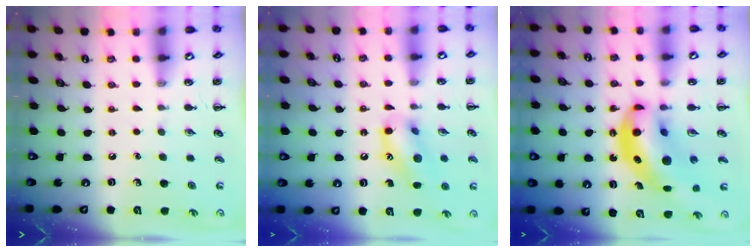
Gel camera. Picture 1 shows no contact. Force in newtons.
{"total": 13.5, "press": 13.4, "slide": 1.8}
{"total": 13.4, "press": 13.0, "slide": 3.1}